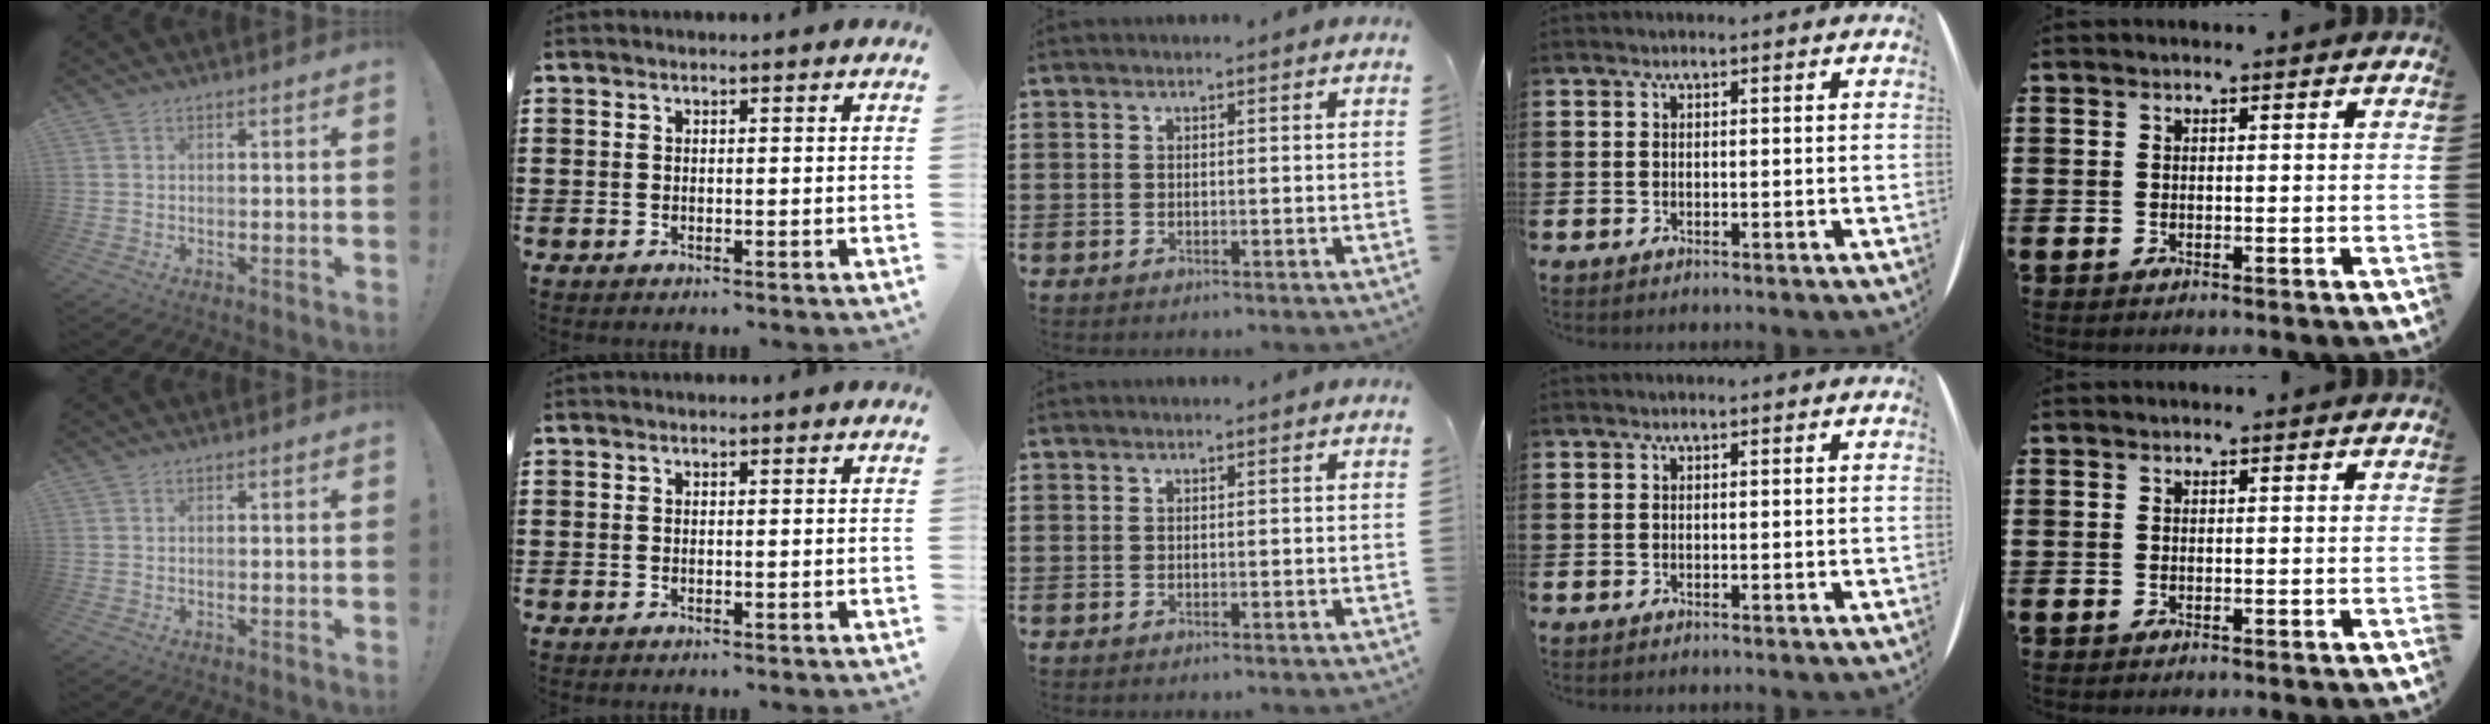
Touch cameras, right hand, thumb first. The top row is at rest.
{}